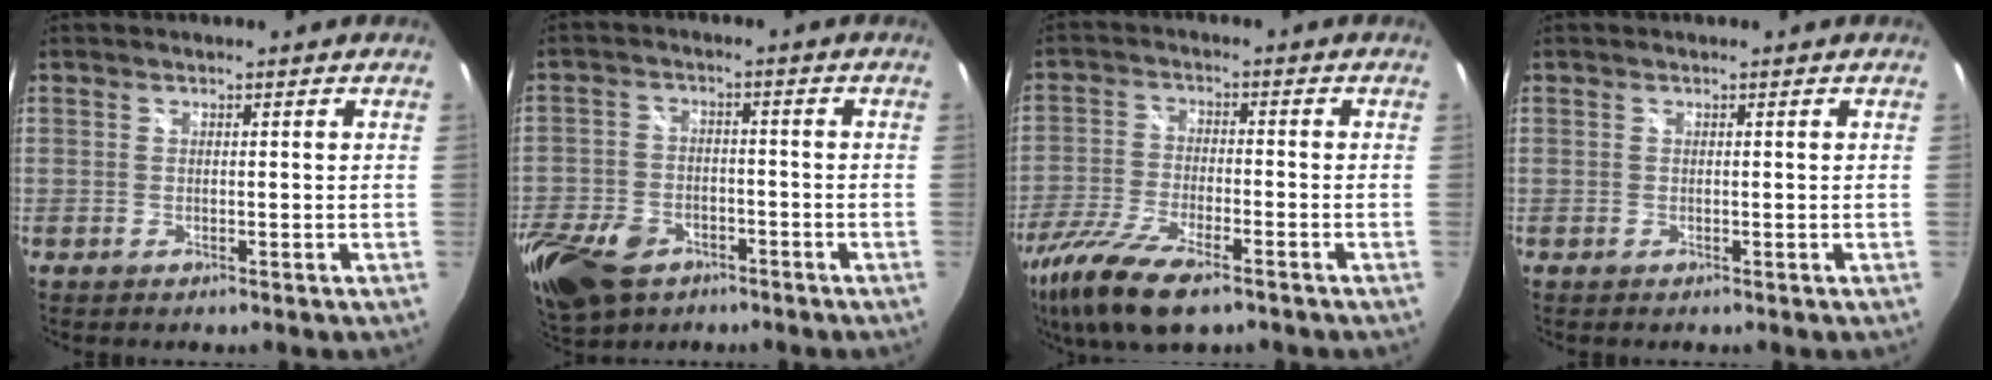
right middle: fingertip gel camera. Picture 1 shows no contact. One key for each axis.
{"total": 17.7, "fx": -9.9, "fy": 11.5, "fz": 9.2, "tx": -0.253, "ty": -0.029, "tz": -0.175}
{"total": 14.0, "fx": -9.5, "fy": 4.4, "fz": 9.4, "tx": -0.213, "ty": -0.043, "tz": -0.184}
{"total": 0.0}